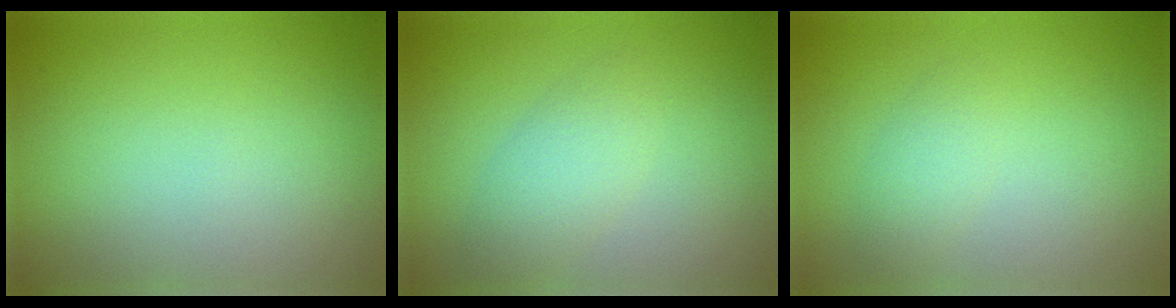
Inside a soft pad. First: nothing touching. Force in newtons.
{"total": 2.7, "press": 2.7, "slide": 0.1}
{"total": 1.7, "press": 1.7, "slide": 0.1}